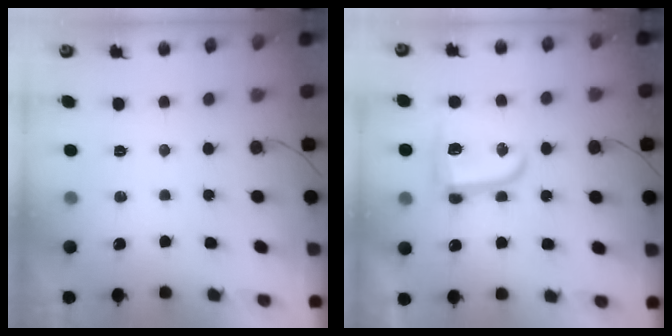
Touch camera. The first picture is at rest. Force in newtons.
{"total": 11.5, "press": 11.5, "slide": 0.6}